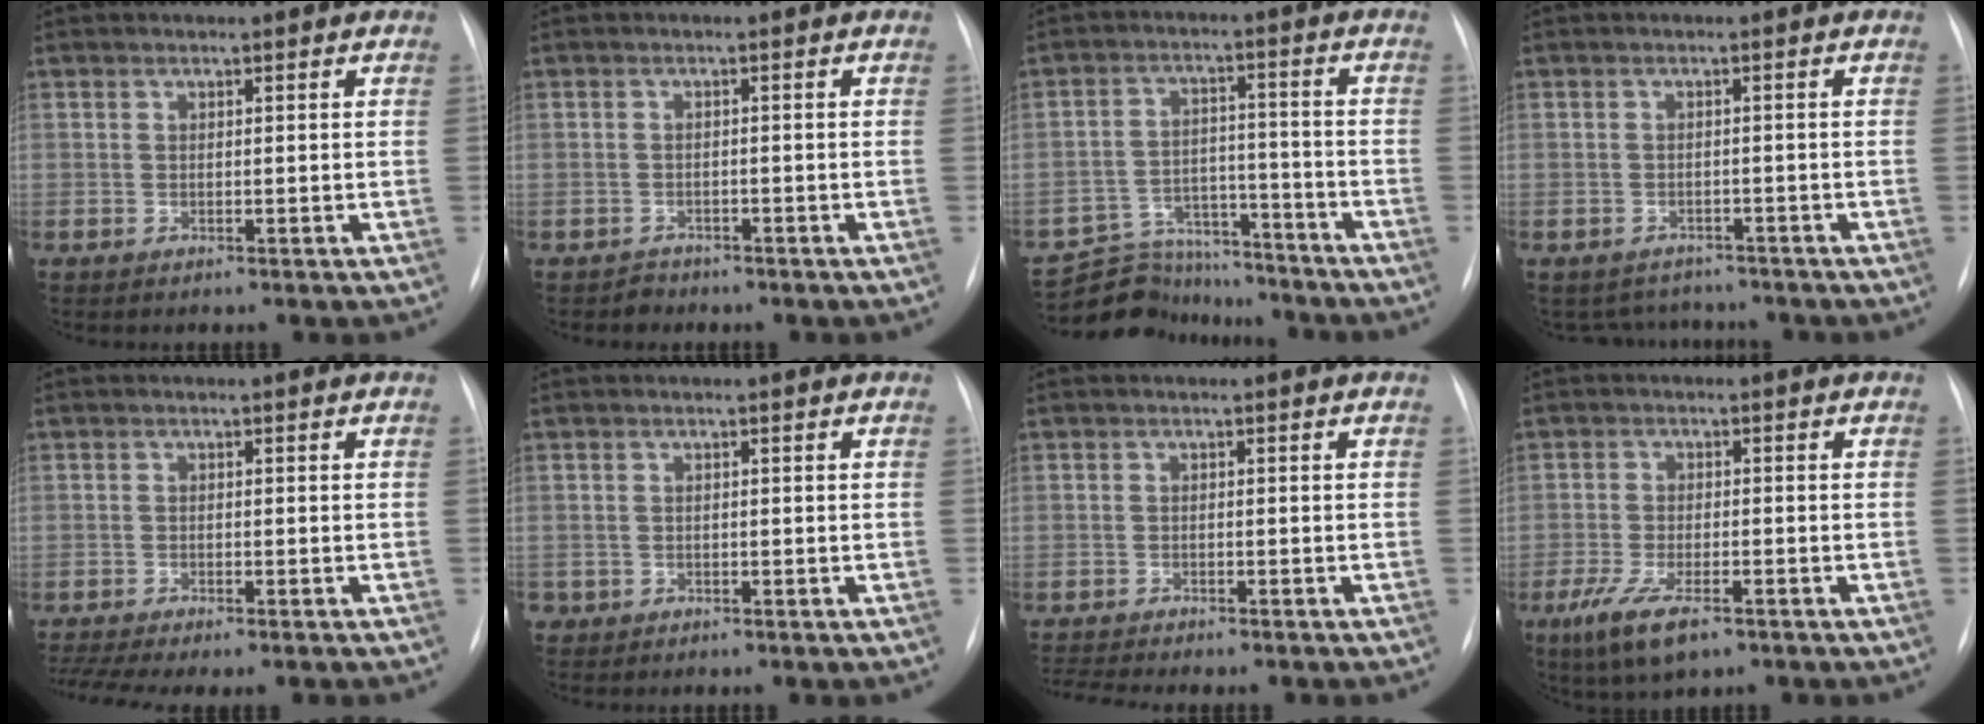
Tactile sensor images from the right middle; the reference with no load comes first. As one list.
[{"total": 1.6, "force": [-1.2, 0.8, -0.5], "torque": [0.004, 0.002, -0.023]}, {"total": 11.4, "force": [-10.7, 4.0, 0.0], "torque": [0.001, 0.039, -0.169]}, {"total": 5.5, "force": [-4.9, 2.3, 0.0], "torque": [0.002, 0.011, -0.060]}, {"total": 8.6, "force": [-7.1, 1.5, 4.6], "torque": [-0.078, 0.003, -0.107]}, {"total": 1.1, "force": [-0.6, 0.9, 0.0], "torque": [-0.001, 0.005, -0.008]}, {"total": 6.3, "force": [-5.8, 0.5, 2.4], "torque": [-0.033, -0.002, -0.083]}, {"total": 7.3, "force": [-4.3, 2.3, 5.4], "torque": [-0.109, -0.017, -0.071]}]